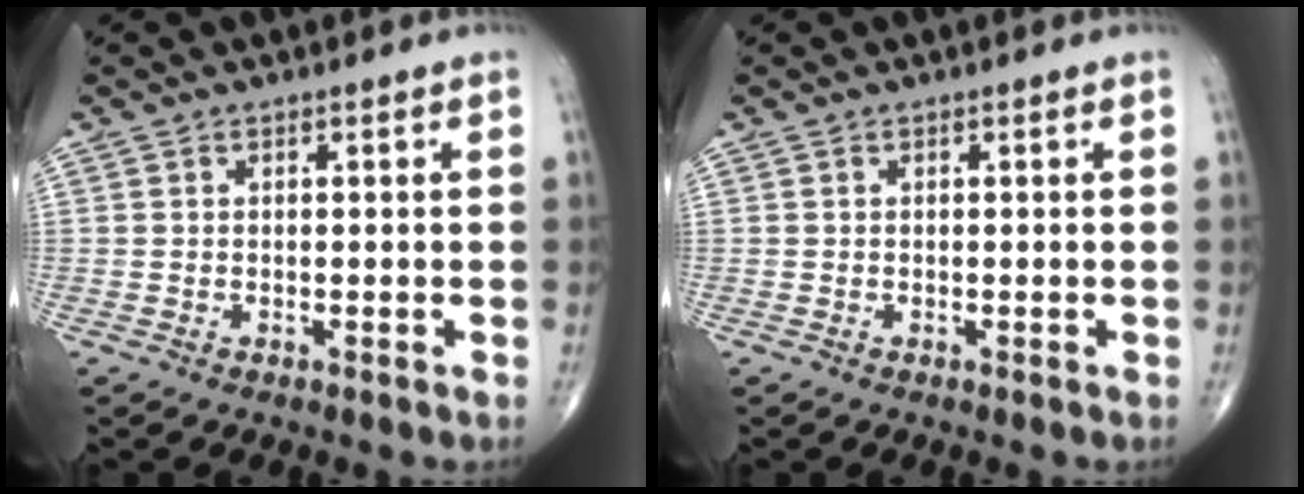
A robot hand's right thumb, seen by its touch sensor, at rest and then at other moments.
{"total": 0.0}